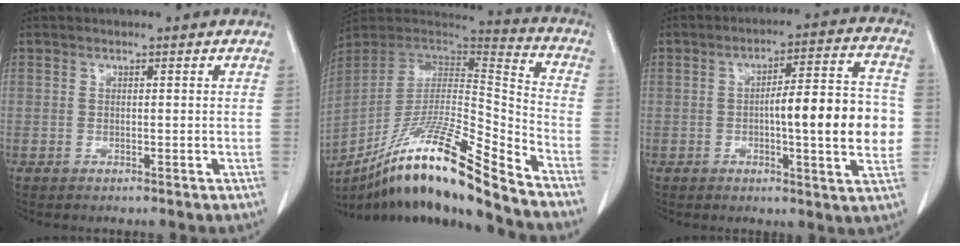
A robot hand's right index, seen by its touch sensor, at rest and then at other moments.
{"total": 21.0, "force": [-15.6, 0.3, 14.0], "torque": [-0.263, -0.016, -0.287]}
{"total": 13.4, "force": [-1.2, 2.1, 13.2], "torque": [-0.183, 0.019, -0.016]}